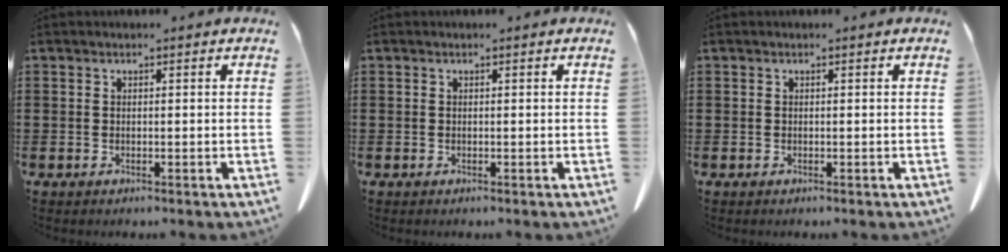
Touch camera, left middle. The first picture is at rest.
{"total": 0.0}
{"total": 0.0}